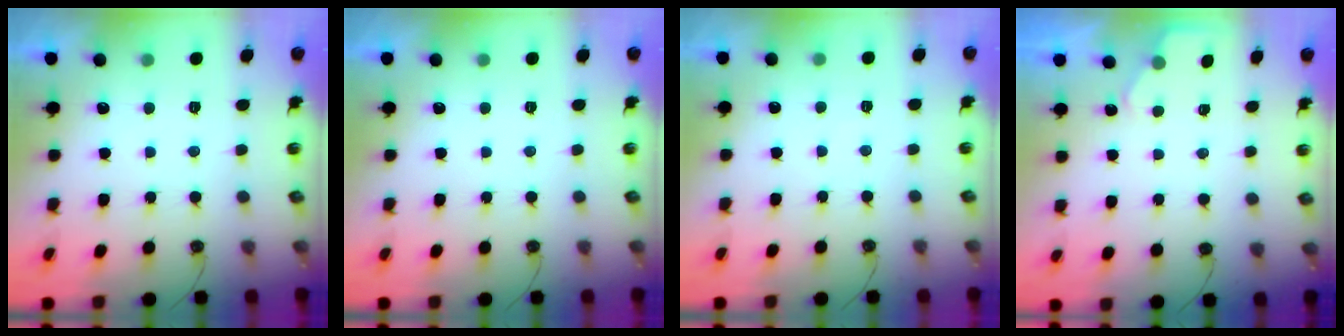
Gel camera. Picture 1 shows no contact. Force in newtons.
{"total": 0.0}
{"total": 1.9, "press": 1.9, "slide": 0.3}
{"total": 1.9, "press": 1.9, "slide": 0.3}